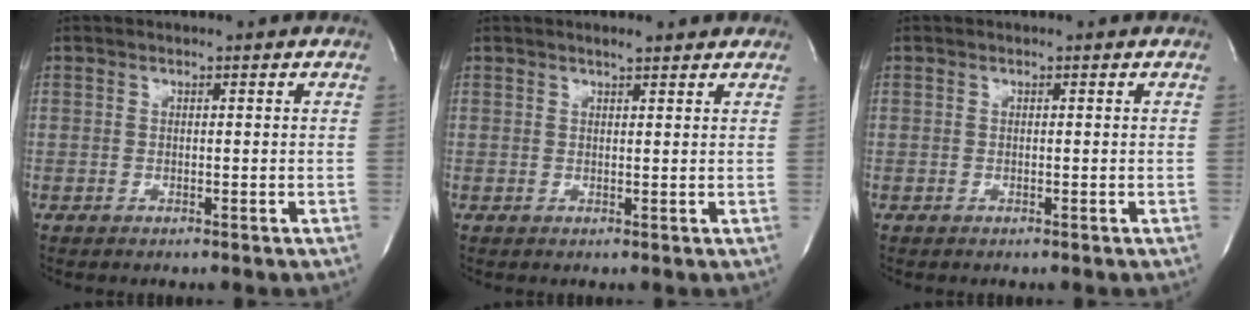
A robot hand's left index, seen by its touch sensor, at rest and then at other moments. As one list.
[{"total": 2.4, "force": [2.1, 0.4, 1.2], "torque": [-0.020, 0.010, 0.027]}, {"total": 0.0}]